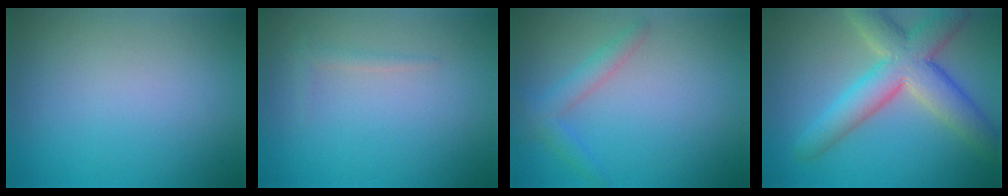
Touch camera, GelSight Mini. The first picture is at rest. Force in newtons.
{"total": 0.8, "press": 0.8, "slide": 0.0}
{"total": 2.2, "press": 2.2, "slide": 0.0}
{"total": 7.9, "press": 7.8, "slide": 0.7}